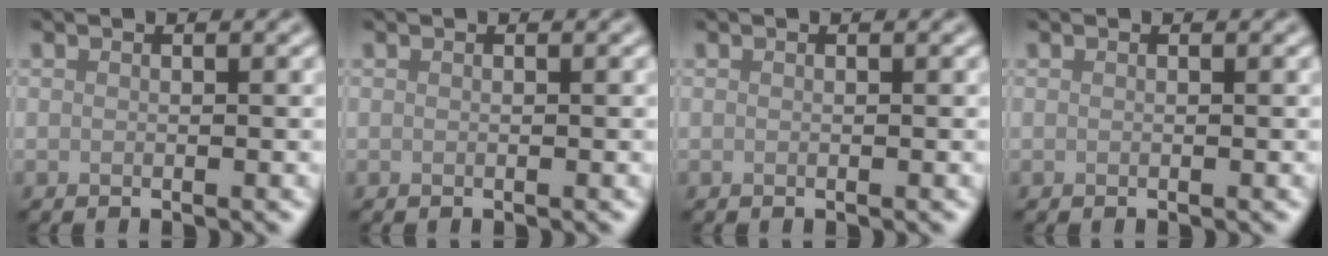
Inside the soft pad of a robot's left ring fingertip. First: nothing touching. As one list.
[{"total": 0.0}, {"total": 0.0}, {"total": 0.0}]